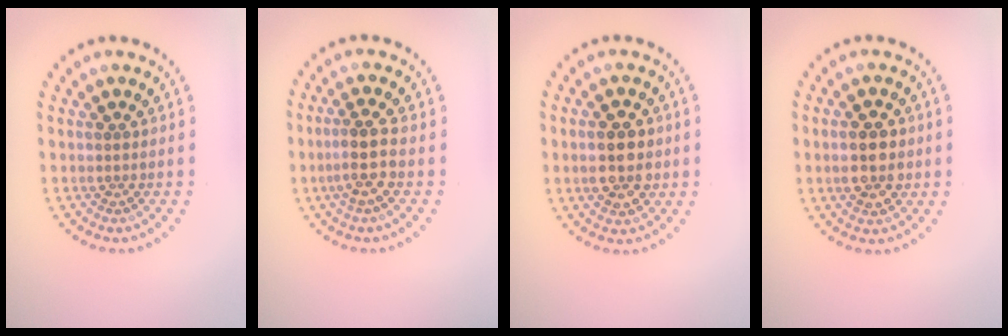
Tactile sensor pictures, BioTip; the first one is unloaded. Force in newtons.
{"total": 2.7, "press": 2.3, "slide": 1.4}
{"total": 4.7, "press": 4.7, "slide": 0.2}
{"total": 4.3, "press": 4.3, "slide": 0.2}